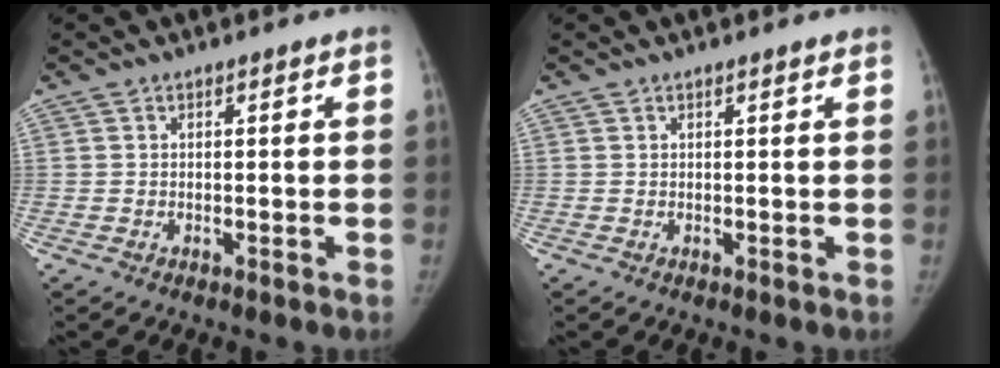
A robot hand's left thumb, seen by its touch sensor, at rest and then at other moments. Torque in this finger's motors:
{"motor_torque": [-0.17, -0.04, -0.17, 0.30, -0.04]}